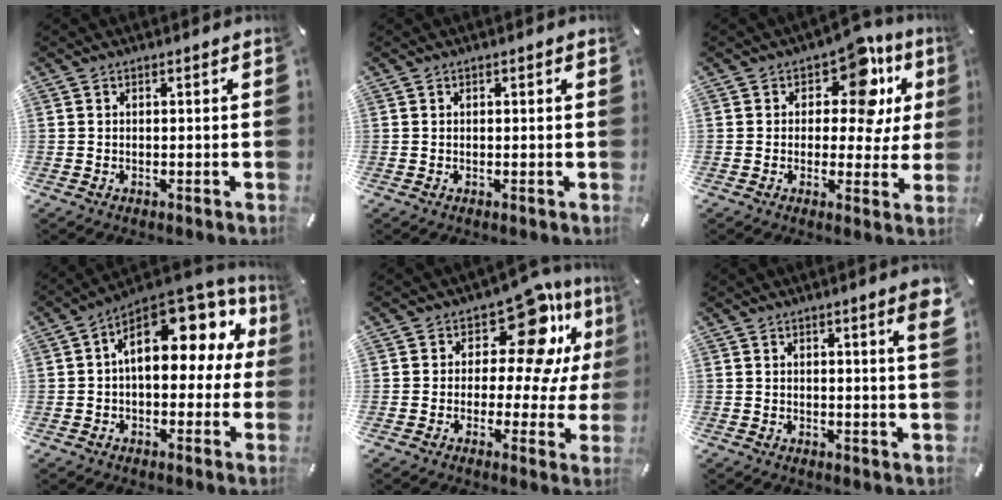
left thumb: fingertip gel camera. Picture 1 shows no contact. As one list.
[{"total": 0.0}, {"total": 12.9, "force": [6.0, 7.3, 8.8], "torque": [-0.116, -0.035, 0.101]}, {"total": 15.2, "force": [5.4, 8.4, 11.4], "torque": [-0.159, -0.034, 0.094]}, {"total": 15.0, "force": [7.8, 7.4, 10.4], "torque": [-0.145, -0.067, 0.130]}, {"total": 4.8, "force": [2.1, 0.4, 4.3], "torque": [-0.060, -0.009, 0.030]}]